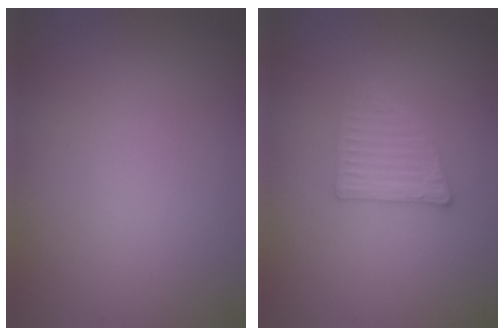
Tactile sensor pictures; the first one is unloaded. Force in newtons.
{"total": 2.3, "press": 2.2, "slide": 0.5}